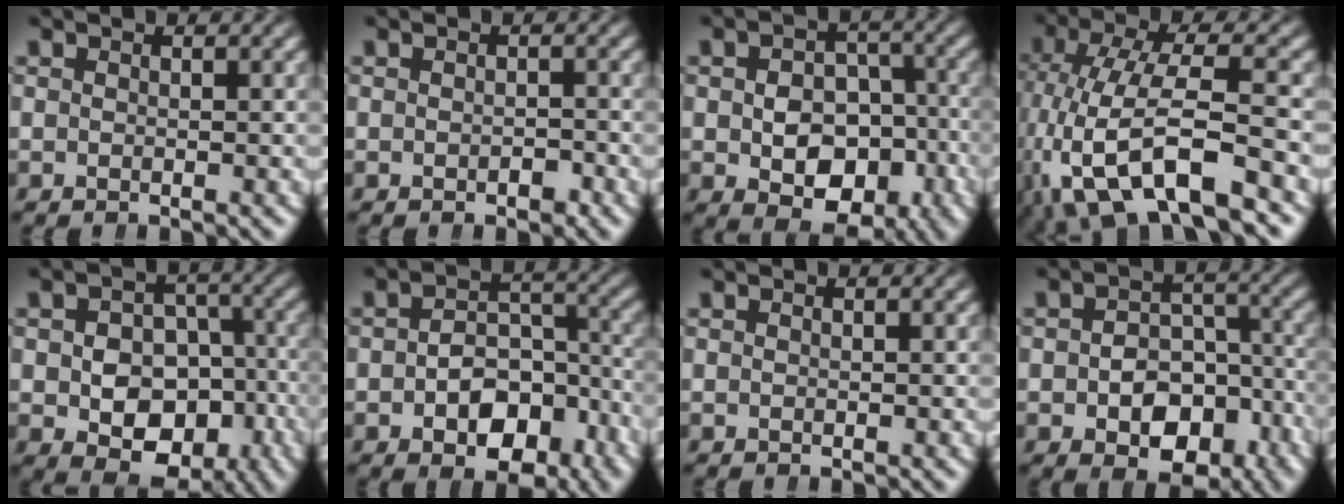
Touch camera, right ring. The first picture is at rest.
{"total": 0.7, "force": [-0.6, 0.2, 0.2], "torque": [-0.005, -0.005, -0.008]}
{"total": 7.1, "force": [-2.4, 4.9, 4.5], "torque": [-0.063, -0.041, -0.024]}
{"total": 8.3, "force": [-3.6, 3.9, 6.4], "torque": [-0.152, -0.046, -0.033]}
{"total": 8.2, "force": [-2.8, 6.1, 4.8], "torque": [-0.071, -0.046, -0.028]}
{"total": 6.2, "force": [-2.9, 3.9, 3.9], "torque": [-0.058, -0.023, -0.037]}
{"total": 0.0}
{"total": 6.1, "force": [-3.0, 3.9, 3.6], "torque": [-0.043, -0.023, -0.038]}